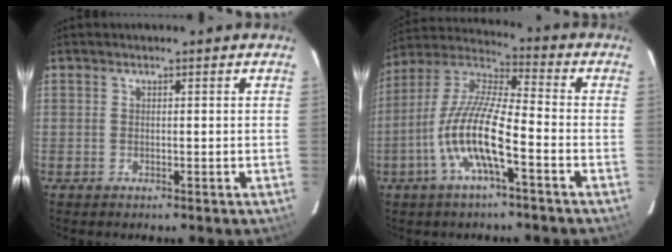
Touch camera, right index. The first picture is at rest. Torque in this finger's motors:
{"motor_torque": [1.29, -0.85, 1.06, 0.21]}